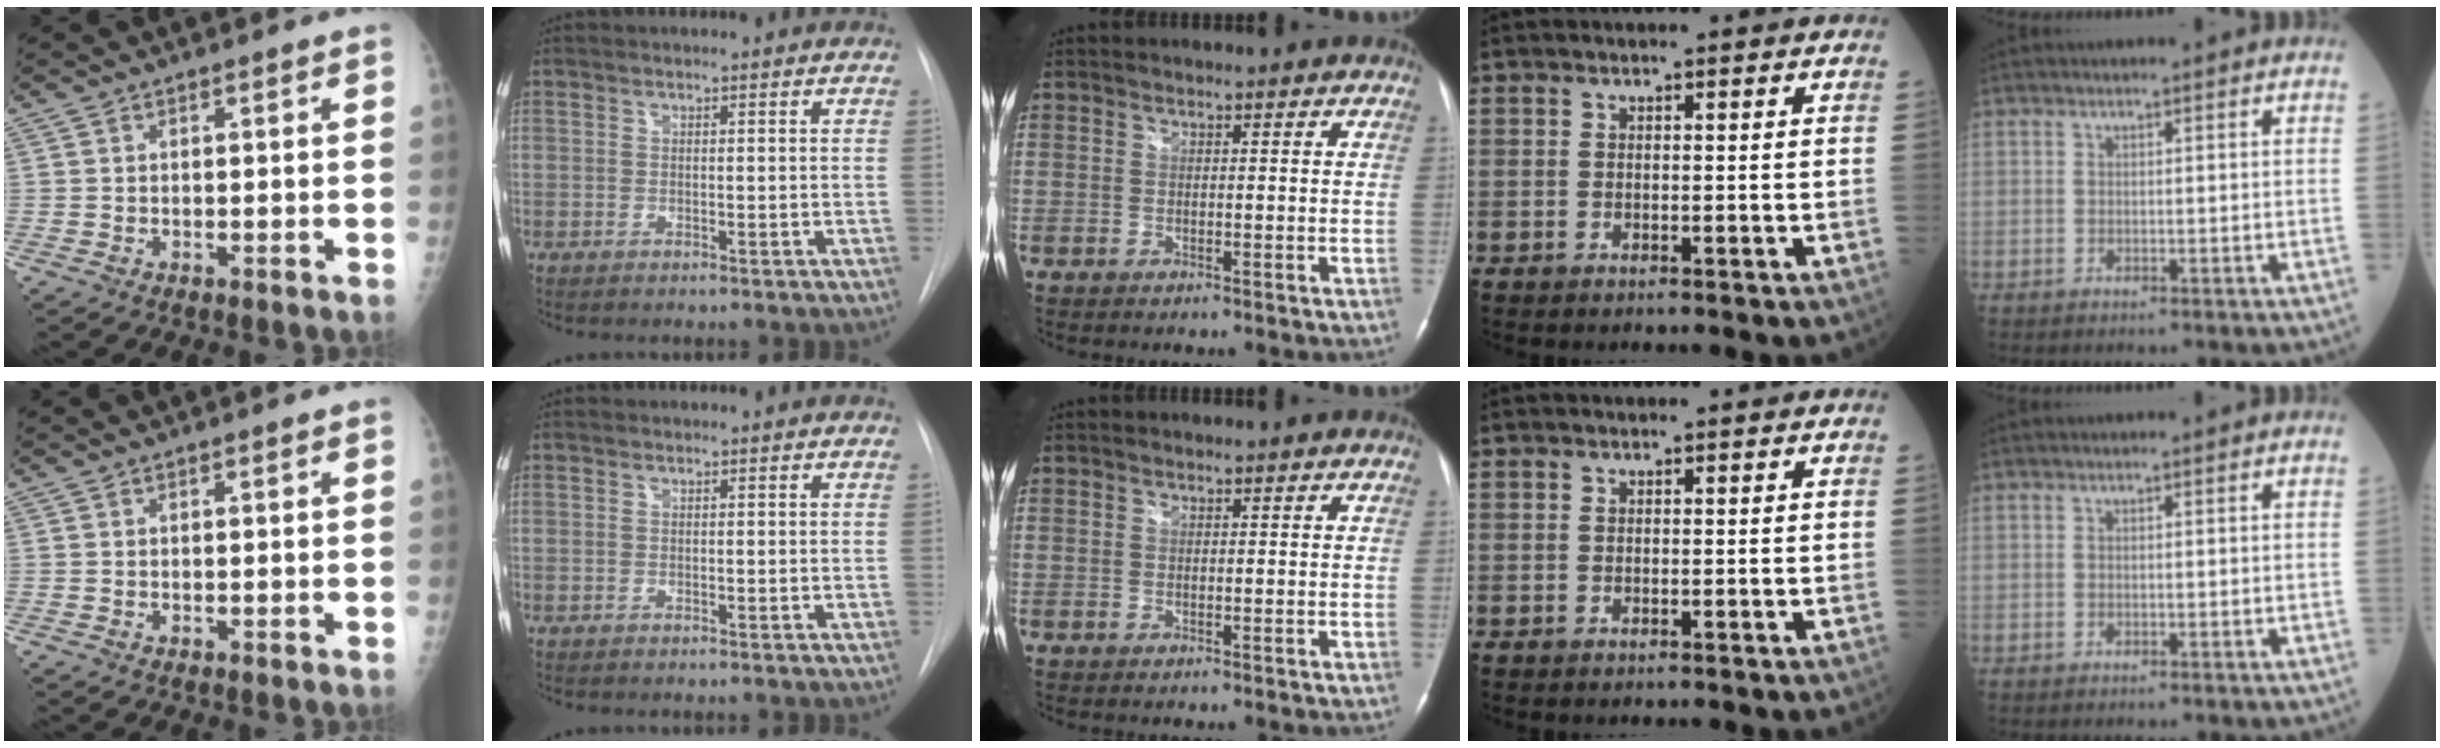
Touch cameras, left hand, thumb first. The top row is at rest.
{}